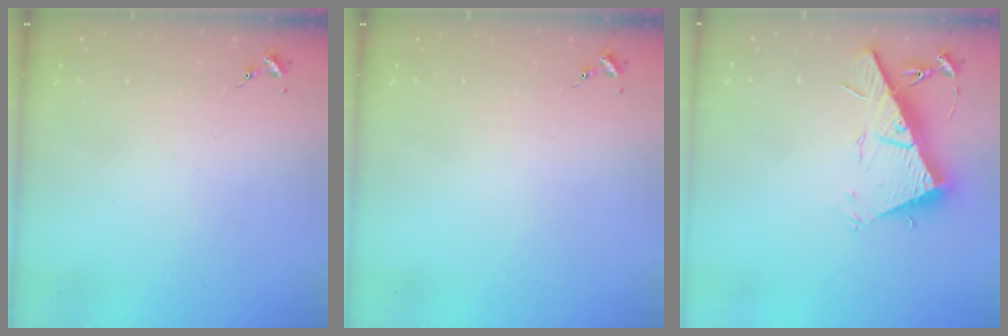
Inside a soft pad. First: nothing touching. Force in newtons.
{"total": 0.0}
{"total": 17.5, "press": 17.5, "slide": 0.4}